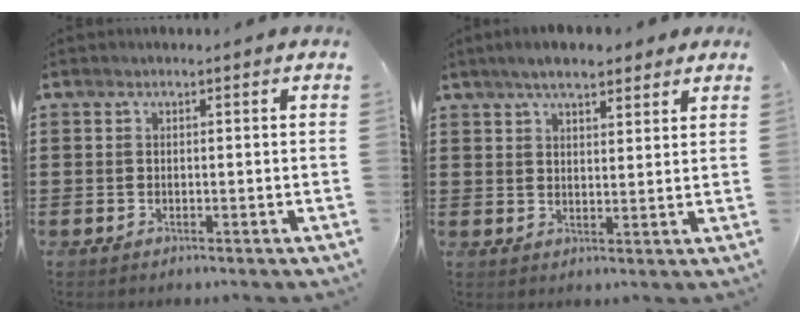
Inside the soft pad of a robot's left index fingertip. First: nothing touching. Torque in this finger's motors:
{"motor_torque": [1.59, -0.55, 0.82, 0.19]}